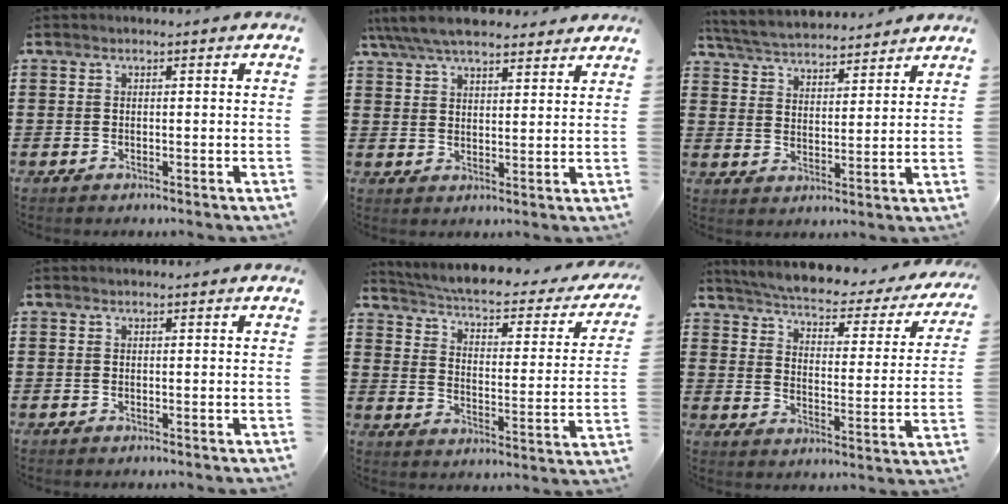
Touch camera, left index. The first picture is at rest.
{"total": 7.0, "force": [6.2, 1.6, 2.8], "torque": [-0.073, -0.012, 0.116]}
{"total": 4.7, "force": [4.7, 0.6, 0.4], "torque": [-0.031, -0.025, 0.082]}
{"total": 0.0}
{"total": 3.7, "force": [3.1, 0.1, 2.0], "torque": [-0.060, -0.031, 0.043]}
{"total": 3.4, "force": [3.2, 0.0, 1.4], "torque": [-0.048, -0.032, 0.043]}